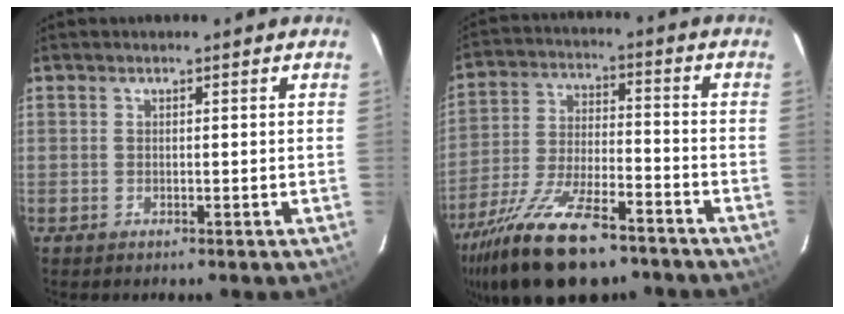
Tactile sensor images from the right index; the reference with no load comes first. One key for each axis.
{"total": 19.7, "fx": -14.2, "fy": 6.8, "fz": 11.8, "tx": -0.237, "ty": -0.038, "tz": -0.240}